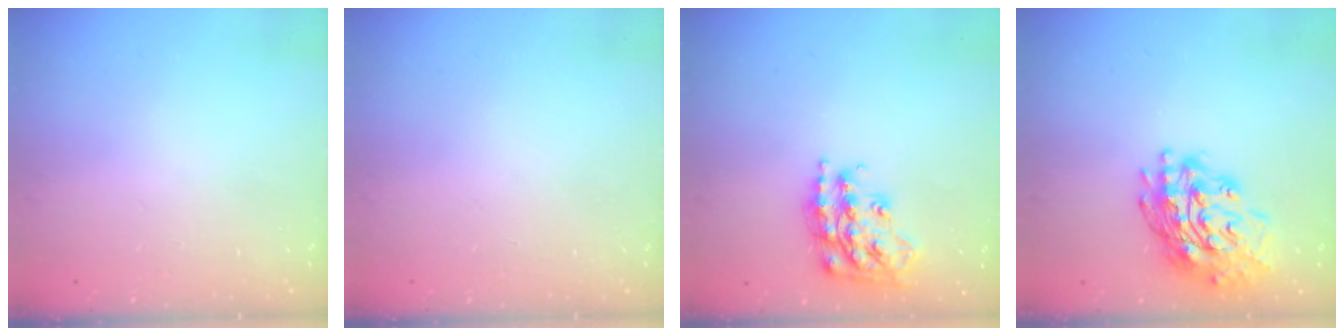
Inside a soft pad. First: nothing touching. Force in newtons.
{"total": 0.0}
{"total": 17.9, "press": 17.8, "slide": 1.1}
{"total": 20.0, "press": 19.9, "slide": 2.0}